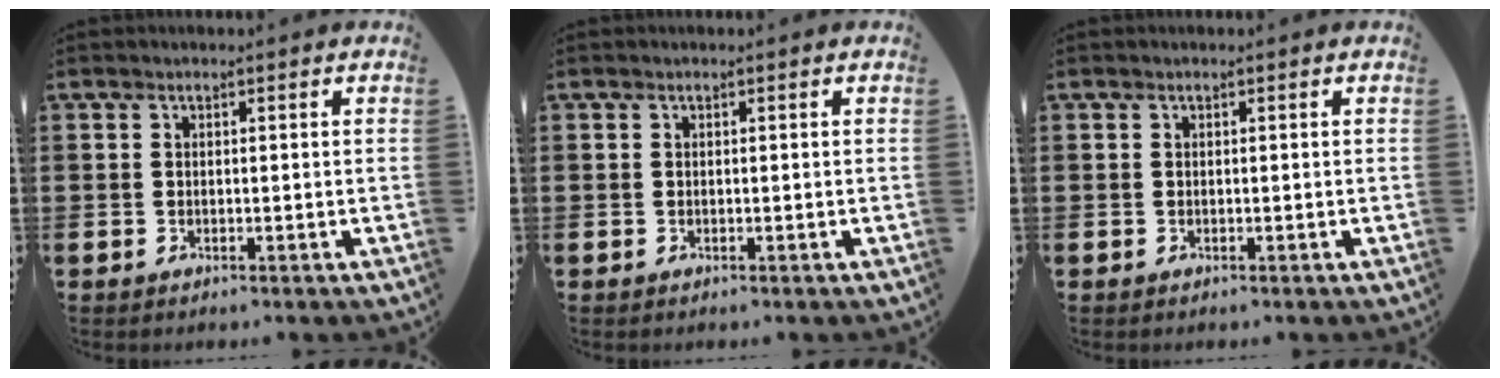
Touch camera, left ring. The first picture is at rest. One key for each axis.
{"total": 0.0}
{"total": 0.0}